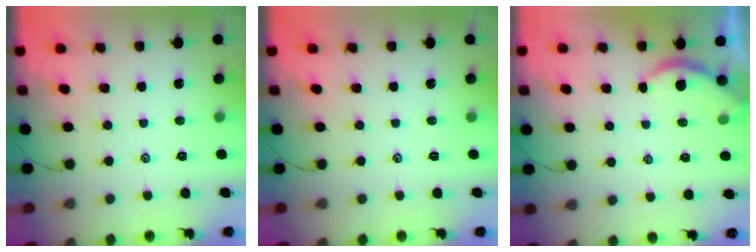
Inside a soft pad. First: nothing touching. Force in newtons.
{"total": 0.0}
{"total": 1.9, "press": 1.9, "slide": 0.4}